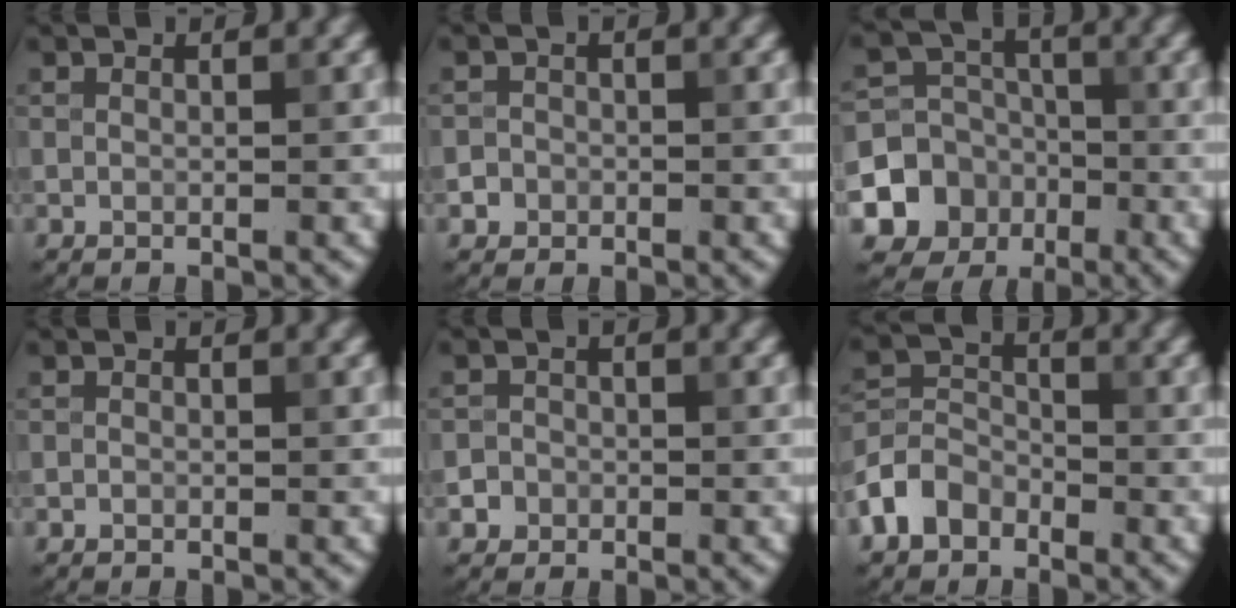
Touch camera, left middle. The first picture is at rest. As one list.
[{"total": 1.3, "force": [-0.6, 1.2, 0.2], "torque": [0.006, 0.005, -0.009]}, {"total": 8.3, "force": [-3.2, 7.4, 1.8], "torque": [-0.021, -0.016, -0.079]}, {"total": 0.0}, {"total": 1.8, "force": [-0.8, 1.6, 0.2], "torque": [0.011, 0.005, -0.015]}, {"total": 4.2, "force": [-2.6, 2.9, 1.5], "torque": [-0.032, 0.005, -0.060]}]